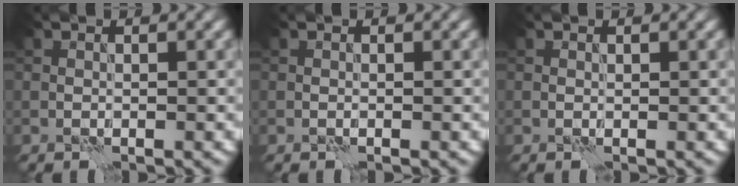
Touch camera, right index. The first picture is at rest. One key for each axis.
{"total": 0.0}
{"total": 0.0}